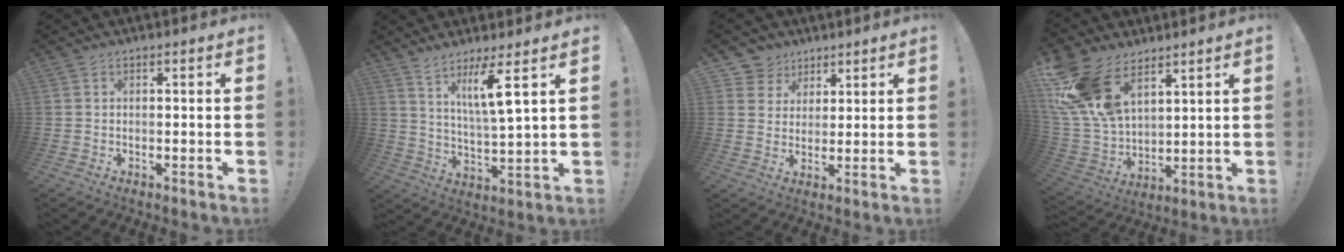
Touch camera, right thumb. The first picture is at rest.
{"total": 9.6, "force": [5.9, 0.0, 7.6], "torque": [-0.134, -0.030, 0.090]}
{"total": 6.8, "force": [3.6, 5.7, 0.6], "torque": [-0.017, -0.026, 0.075]}
{"total": 18.7, "force": [10.5, 11.2, 10.8], "torque": [-0.223, -0.055, 0.200]}